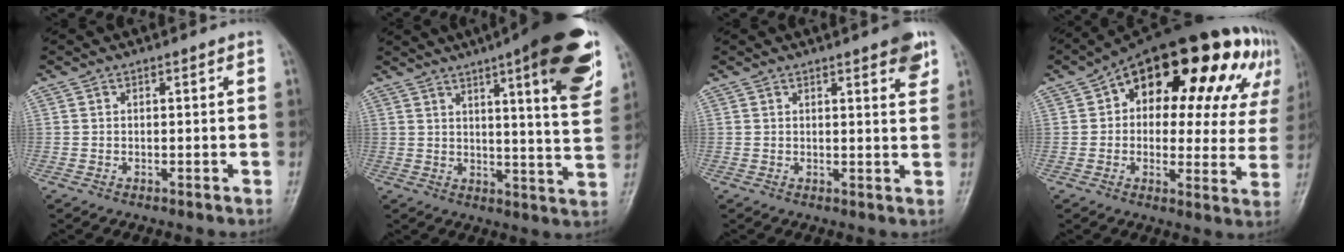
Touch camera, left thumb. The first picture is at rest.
{"total": 20.0, "force": [10.4, 3.8, 16.7], "torque": [-0.204, -0.038, 0.134]}
{"total": 8.4, "force": [5.0, 1.9, 6.6], "torque": [-0.064, -0.023, 0.058]}
{"total": 26.5, "force": [10.4, 14.0, 19.9], "torque": [-0.225, 0.039, 0.143]}